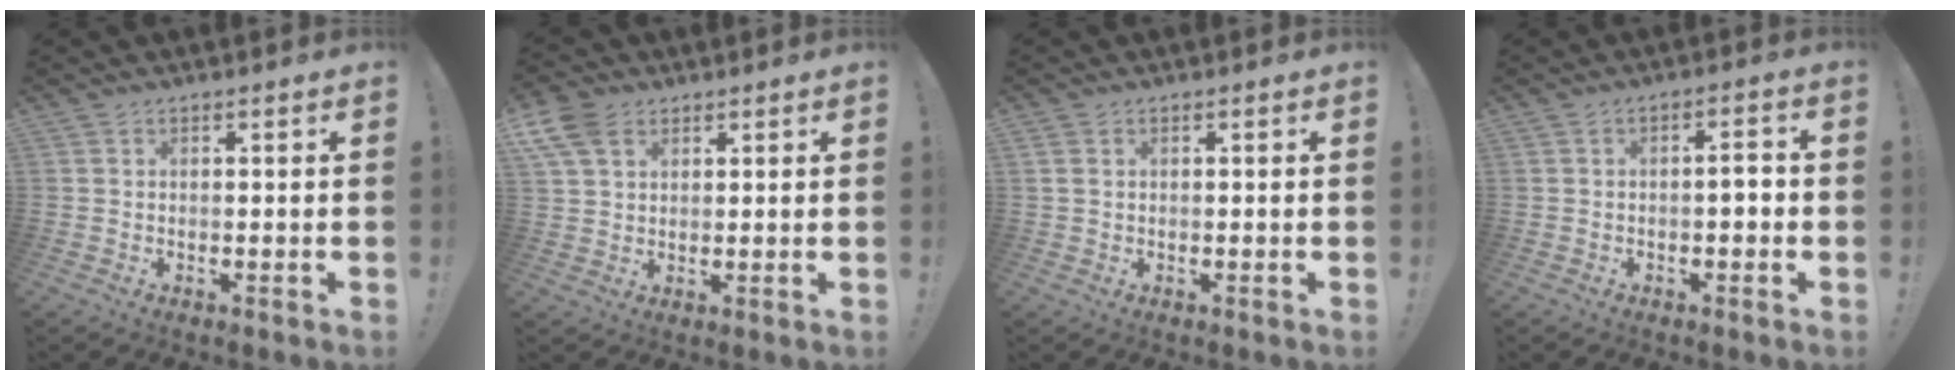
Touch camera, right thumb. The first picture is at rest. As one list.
[{"total": 8.9, "force": [4.4, 5.8, 5.0], "torque": [-0.097, -0.008, 0.089]}, {"total": 1.2, "force": [0.6, 0.8, 0.7], "torque": [-0.018, 0.004, 0.013]}, {"total": 3.4, "force": [-1.1, 1.0, 3.1], "torque": [-0.051, 0.007, -0.022]}]